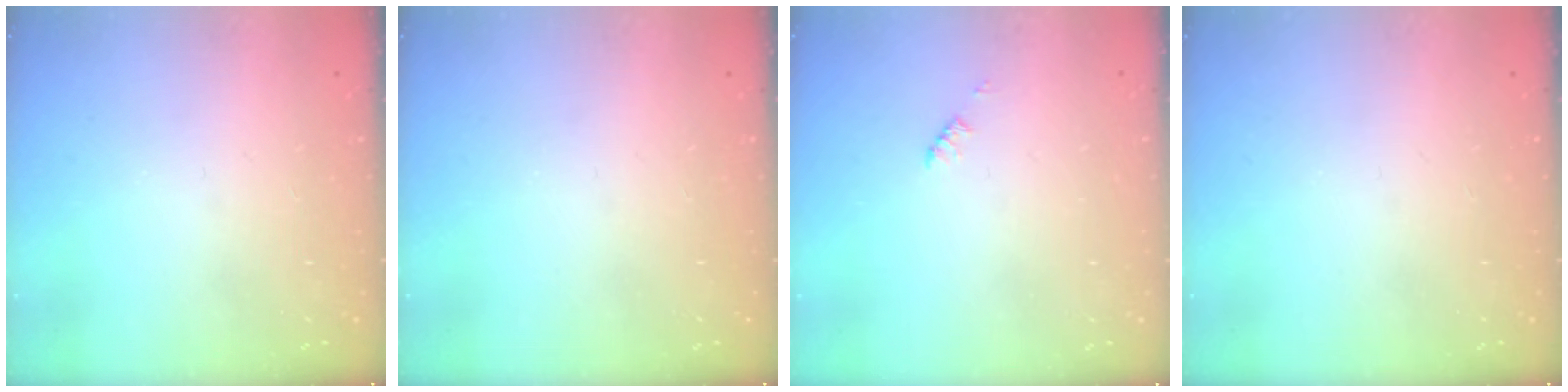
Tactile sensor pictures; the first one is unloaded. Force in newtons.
{"total": 0.0}
{"total": 1.2, "press": 1.2, "slide": 0.2}
{"total": 0.0}